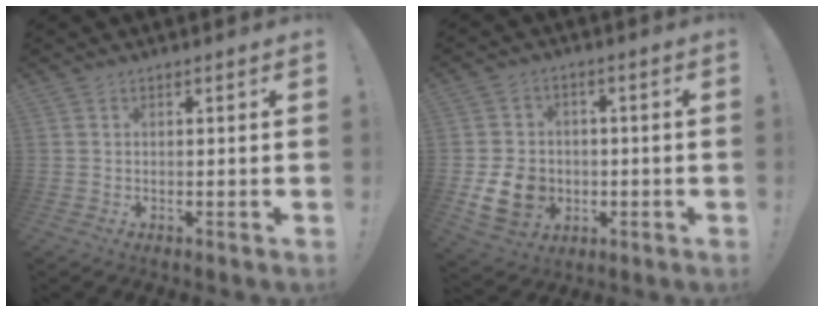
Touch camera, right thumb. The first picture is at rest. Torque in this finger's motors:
{"motor_torque": [1.25, 1.09, 0.11, -0.10, 0.00]}